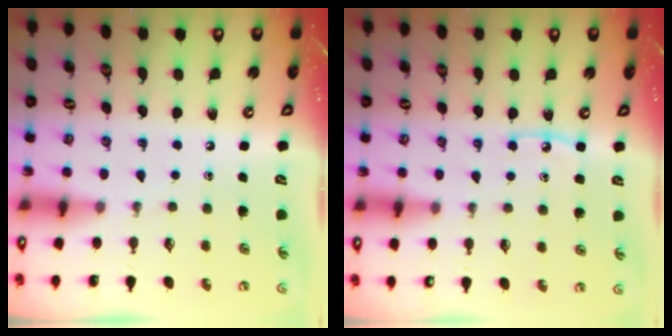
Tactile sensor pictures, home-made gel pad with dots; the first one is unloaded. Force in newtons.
{"total": 5.1, "press": 5.1, "slide": 0.4}